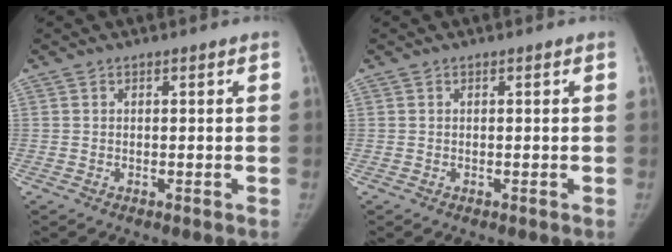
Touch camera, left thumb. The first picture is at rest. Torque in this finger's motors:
{"motor_torque": [0.00, 0.00, 0.18, -0.15, 0.00]}